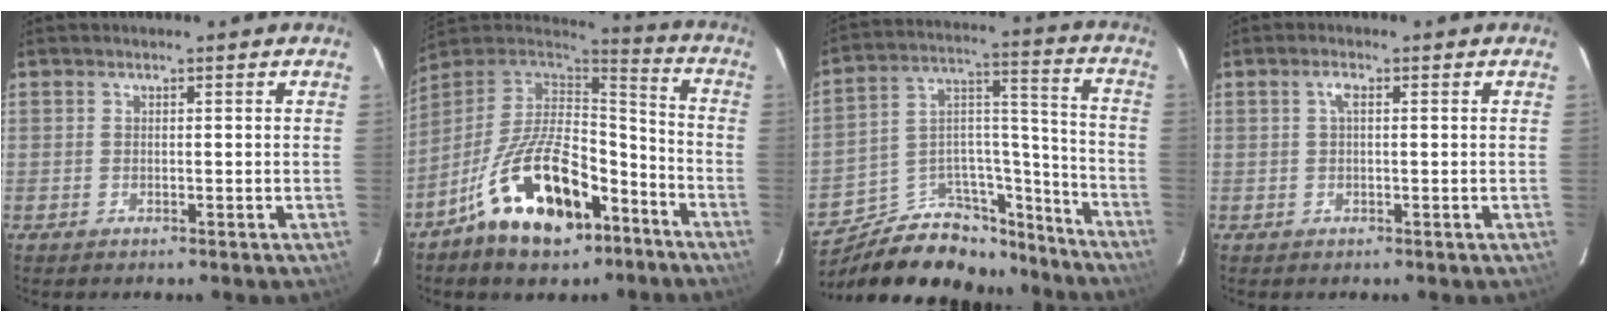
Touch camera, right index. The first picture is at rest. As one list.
[{"total": 19.9, "force": [-10.6, 9.8, 13.8], "torque": [-0.264, 0.002, -0.169]}, {"total": 21.8, "force": [-16.8, 11.0, 8.5], "torque": [-0.157, 0.080, -0.237]}, {"total": 1.6, "force": [0.3, 0.5, 1.5], "torque": [-0.031, 0.006, 0.004]}]